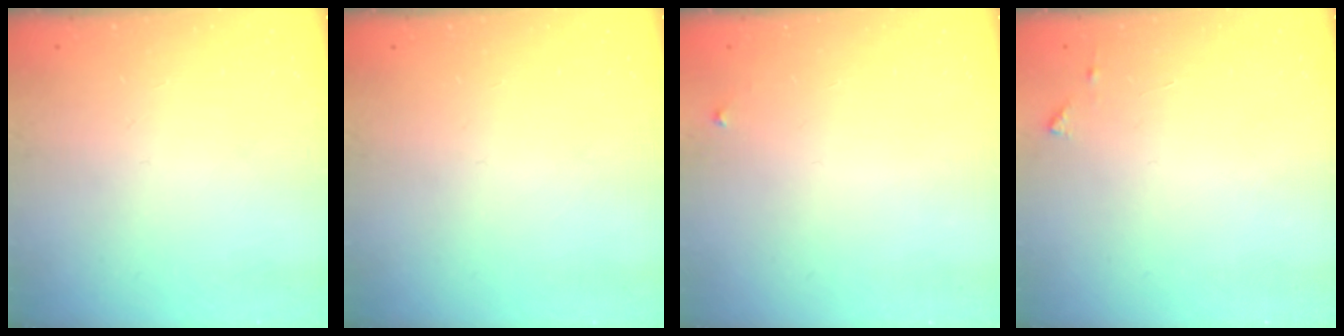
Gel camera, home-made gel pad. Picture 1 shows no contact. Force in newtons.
{"total": 0.0}
{"total": 3.3, "press": 3.3, "slide": 0.5}
{"total": 4.1, "press": 4.1, "slide": 0.5}